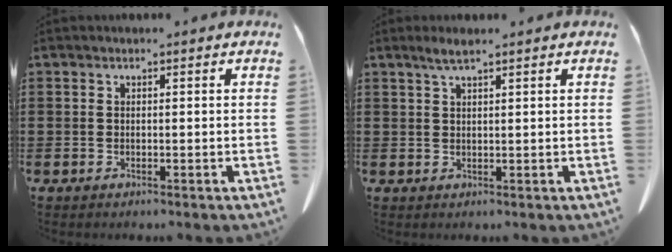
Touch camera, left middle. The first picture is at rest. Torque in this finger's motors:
{"motor_torque": [0.03, 0.00, 0.04, 0.01]}